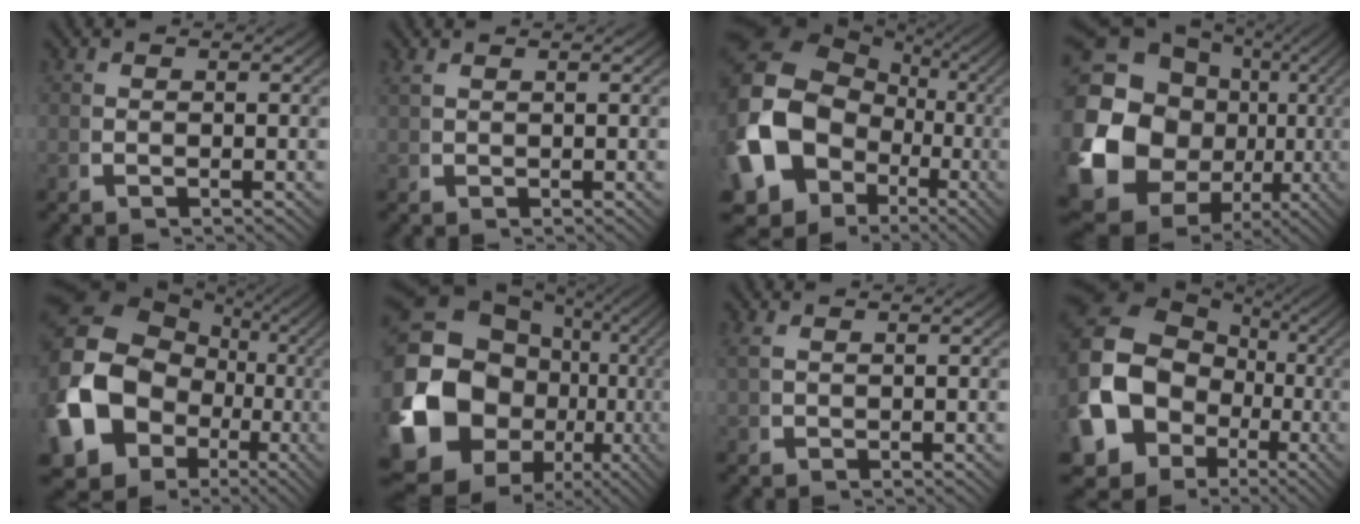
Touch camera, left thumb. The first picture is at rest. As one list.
[{"total": 0.6, "force": [0.5, -0.1, -0.1], "torque": [-0.003, 0.002, 0.015]}, {"total": 18.0, "force": [-1.4, 14.5, 10.7], "torque": [-0.235, -0.080, 0.012]}, {"total": 18.0, "force": [-1.1, 15.0, 9.9], "torque": [-0.235, -0.063, 0.000]}, {"total": 17.6, "force": [-1.8, 14.5, 9.9], "torque": [-0.222, -0.083, 0.003]}, {"total": 19.4, "force": [-2.3, 15.6, 11.4], "torque": [-0.253, -0.077, -0.012]}, {"total": 0.6, "force": [0.5, -0.1, 0.2], "torque": [-0.011, 0.001, 0.016]}, {"total": 16.5, "force": [-1.6, 13.6, 9.1], "torque": [-0.207, -0.079, 0.008]}]